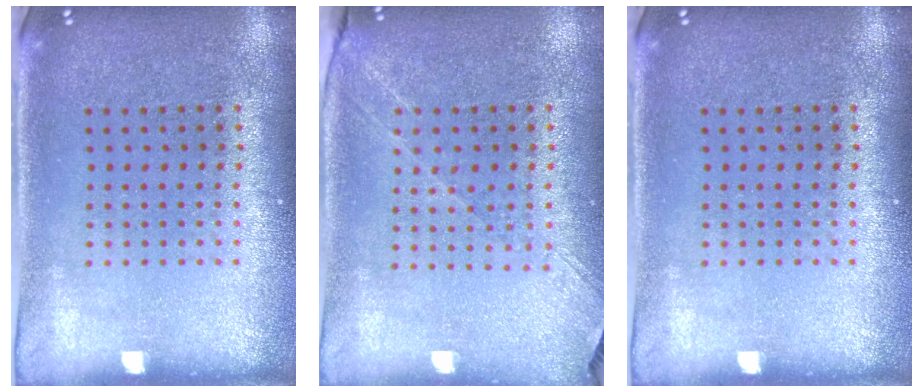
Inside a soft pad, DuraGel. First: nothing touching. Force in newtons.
{"total": 1.3, "press": 1.2, "slide": 0.5}
{"total": 0.0}